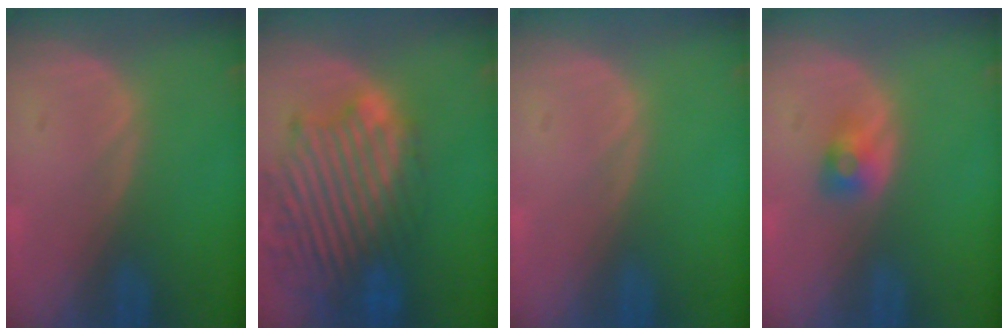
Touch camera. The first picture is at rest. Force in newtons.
{"total": 13.7, "press": 11.7, "slide": 7.0}
{"total": 0.0}
{"total": 2.6, "press": 2.3, "slide": 1.2}